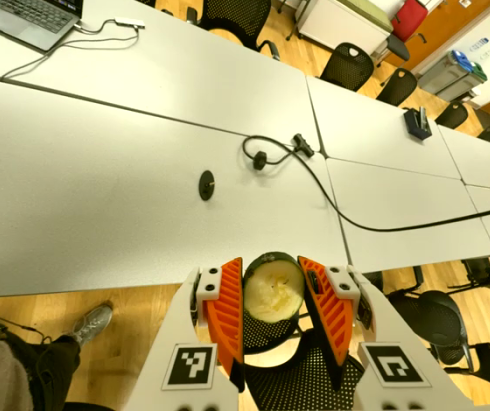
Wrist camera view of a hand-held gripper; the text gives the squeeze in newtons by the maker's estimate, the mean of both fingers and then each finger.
{"total": 4.5, "left": 4.6, "right": 4.4}